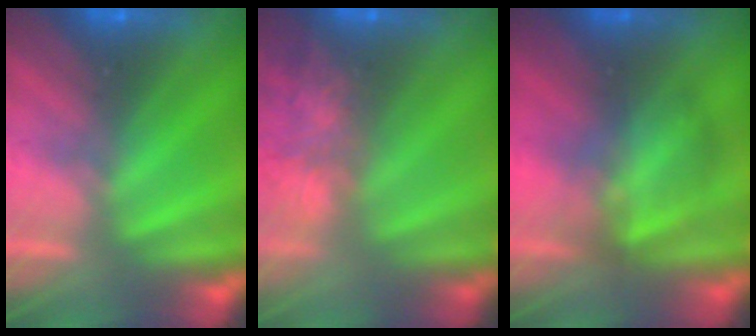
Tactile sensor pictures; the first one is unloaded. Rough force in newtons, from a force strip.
{"total": 11.5}
{"total": 2.8}